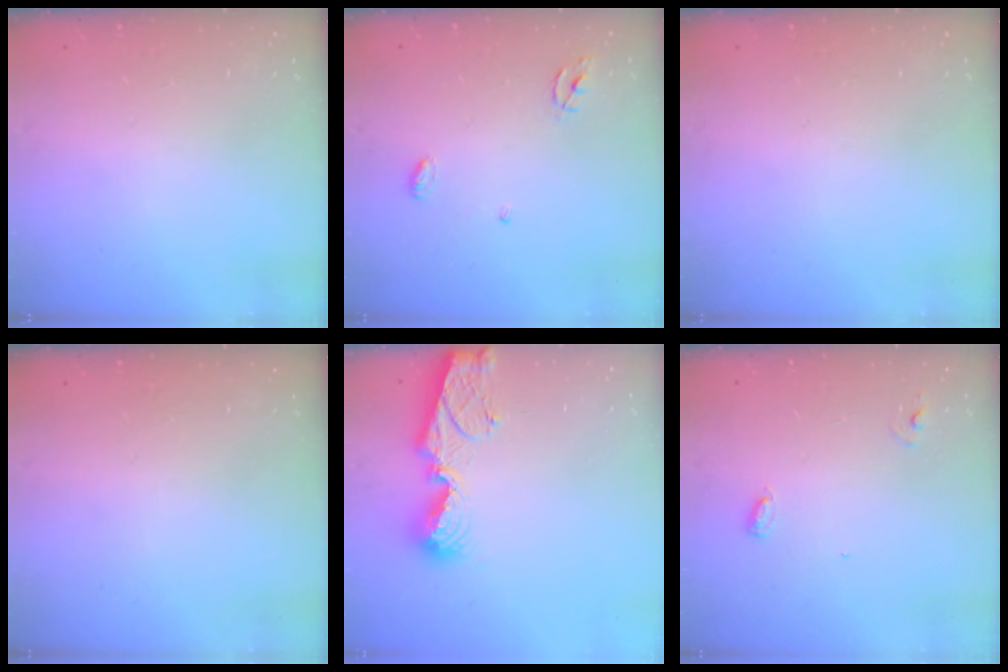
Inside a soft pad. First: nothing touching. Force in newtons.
{"total": 3.9, "press": 3.9, "slide": 0.2}
{"total": 0.0}
{"total": 0.0}
{"total": 9.2, "press": 9.2, "slide": 1.1}
{"total": 5.0, "press": 5.0, "slide": 0.4}